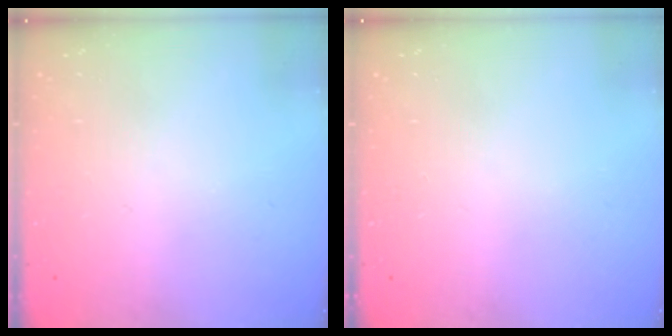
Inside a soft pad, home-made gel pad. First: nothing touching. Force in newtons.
{"total": 0.0}